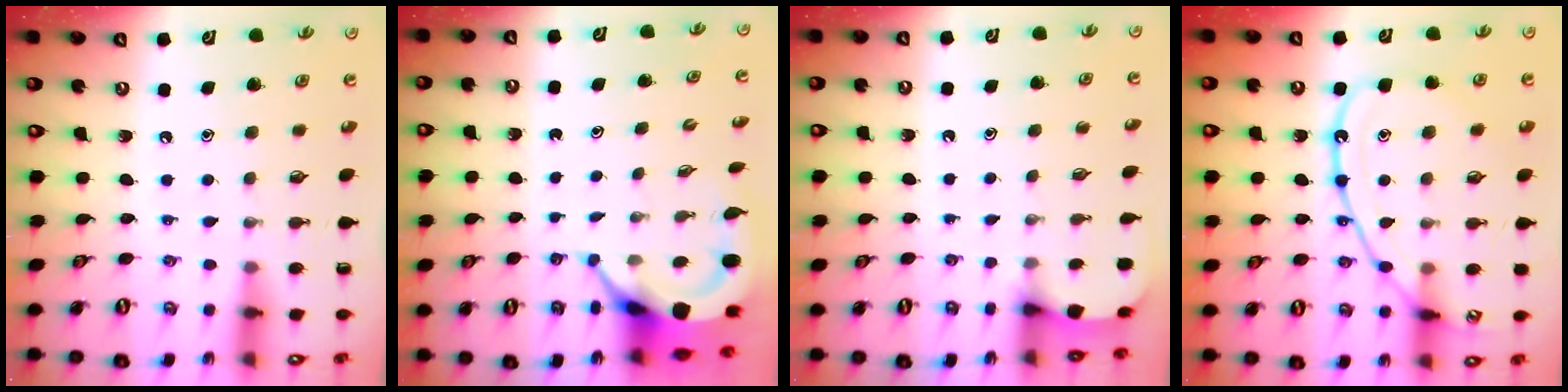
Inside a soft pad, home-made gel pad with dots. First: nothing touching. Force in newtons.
{"total": 5.4, "press": 5.3, "slide": 0.8}
{"total": 2.6, "press": 2.6, "slide": 0.4}
{"total": 14.3, "press": 14.3, "slide": 1.3}